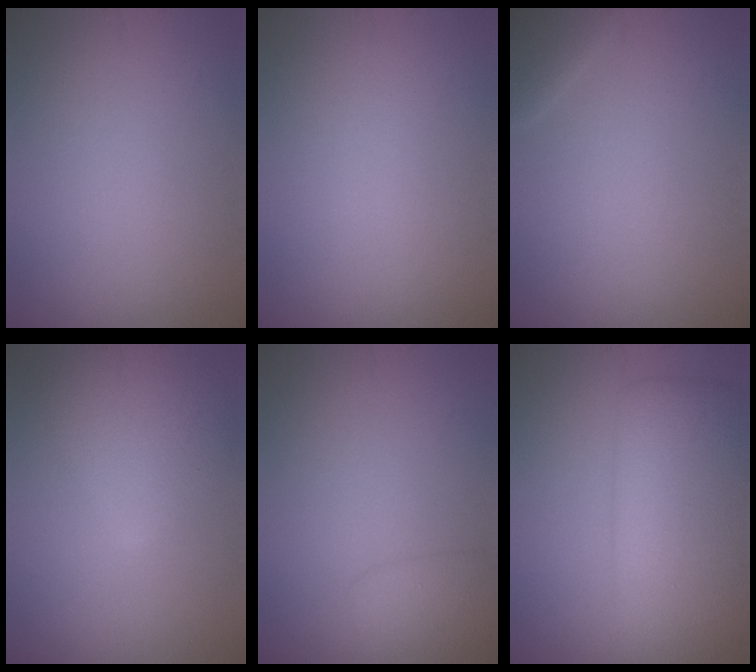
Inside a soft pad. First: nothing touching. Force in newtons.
{"total": 0.0}
{"total": 1.7, "press": 1.7, "slide": 0.1}
{"total": 4.6, "press": 4.6, "slide": 0.2}
{"total": 2.2, "press": 2.2, "slide": 0.2}
{"total": 8.3, "press": 8.3, "slide": 0.0}